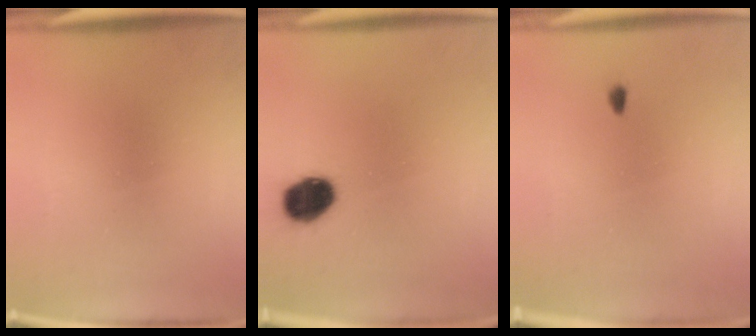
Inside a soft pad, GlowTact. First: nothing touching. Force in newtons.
{"total": 8.6}
{"total": 0.6}